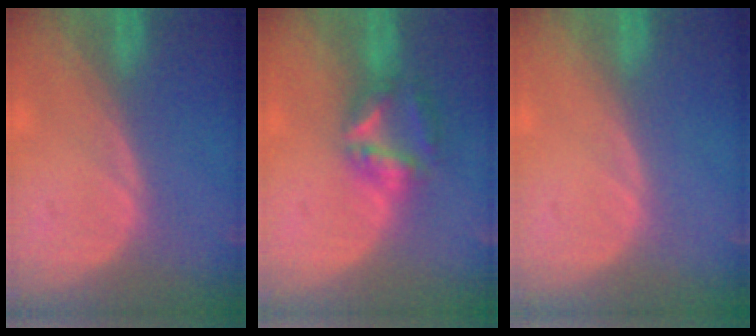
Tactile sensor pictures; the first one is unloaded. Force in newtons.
{"total": 5.7, "press": 5.4, "slide": 1.9}
{"total": 0.0}